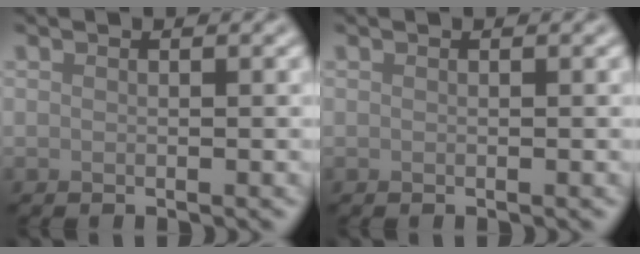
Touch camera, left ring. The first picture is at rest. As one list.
[{"total": 0.0}]